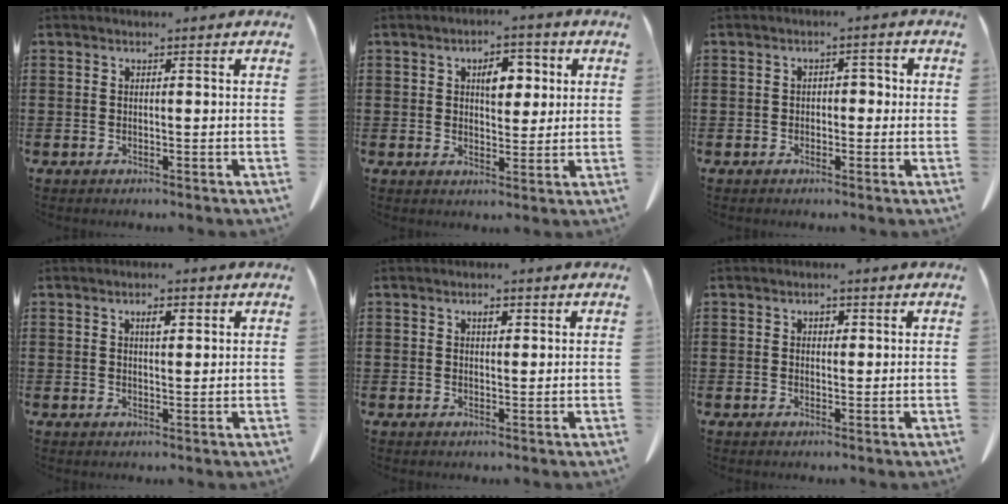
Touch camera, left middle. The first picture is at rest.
{"total": 5.1, "force": [1.8, 2.9, 3.8], "torque": [-0.050, 0.001, 0.022]}
{"total": 2.7, "force": [-0.8, 2.2, 1.3], "torque": [-0.027, 0.007, -0.026]}
{"total": 2.5, "force": [1.0, 0.7, 2.1], "torque": [-0.035, 0.002, 0.014]}
{"total": 1.6, "force": [0.8, 0.7, 1.2], "torque": [-0.018, 0.002, 0.012]}
{"total": 1.2, "force": [0.4, 0.8, 0.8], "torque": [-0.010, 0.004, 0.005]}